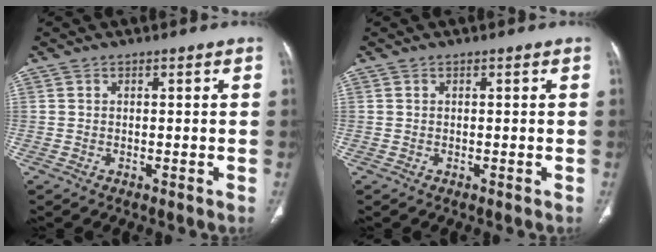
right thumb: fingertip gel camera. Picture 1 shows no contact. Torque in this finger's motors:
{"motor_torque": [0.00, 0.00, 0.00, 0.00, 0.04]}